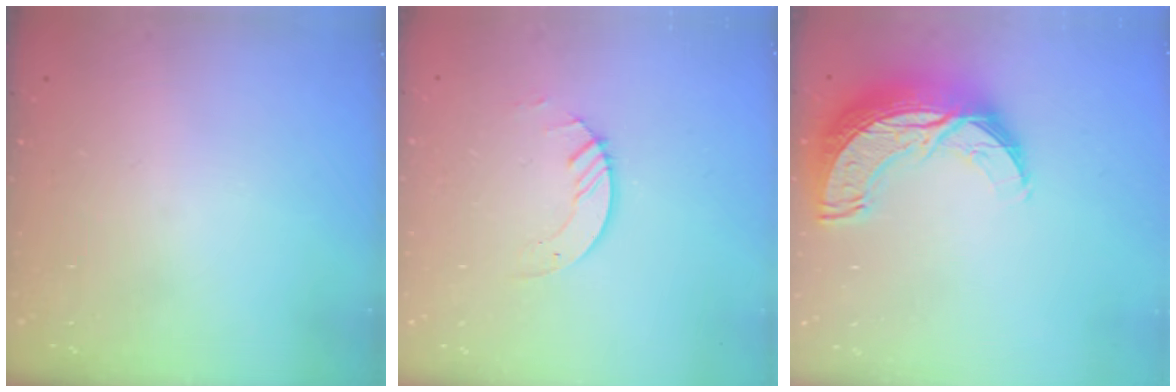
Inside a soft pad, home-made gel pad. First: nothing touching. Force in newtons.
{"total": 2.6, "press": 2.6, "slide": 0.3}
{"total": 15.0, "press": 14.9, "slide": 1.0}